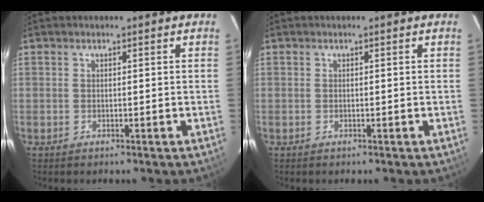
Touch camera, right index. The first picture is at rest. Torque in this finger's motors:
{"motor_torque": [0.00, 0.00, 0.00, 0.01]}